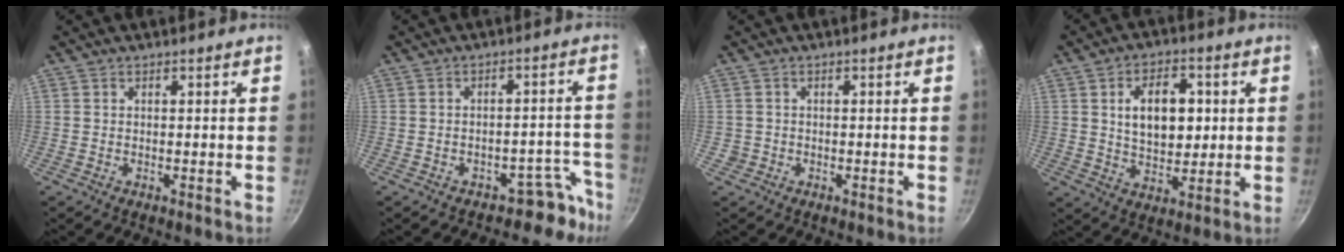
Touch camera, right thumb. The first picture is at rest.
{"total": 6.3, "force": [-4.8, 3.9, 1.5], "torque": [0.050, 0.069, -0.054]}
{"total": 1.4, "force": [-0.3, 1.3, 0.2], "torque": [0.000, 0.005, -0.002]}
{"total": 11.8, "force": [2.2, 7.4, 8.9], "torque": [-0.113, -0.004, 0.038]}